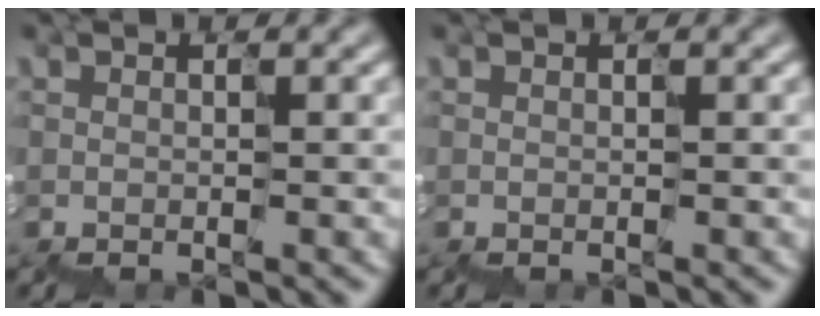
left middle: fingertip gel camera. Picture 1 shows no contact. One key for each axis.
{"total": 0.0}